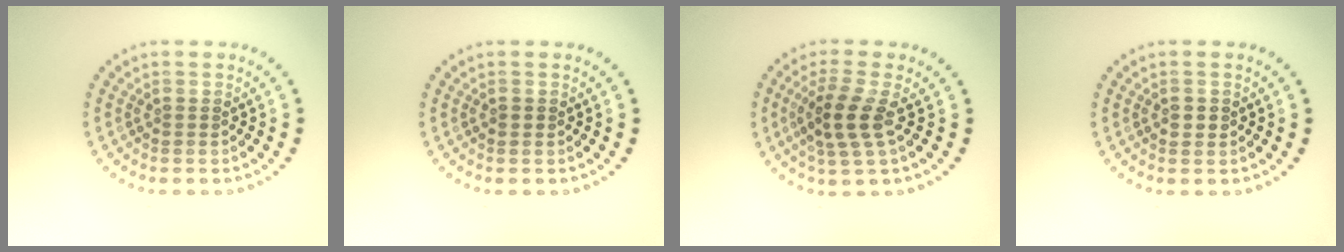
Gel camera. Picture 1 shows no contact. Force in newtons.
{"total": 0.8, "press": 0.8, "slide": 0.1}
{"total": 3.4, "press": 2.9, "slide": 1.8}
{"total": 1.1, "press": 1.0, "slide": 0.2}